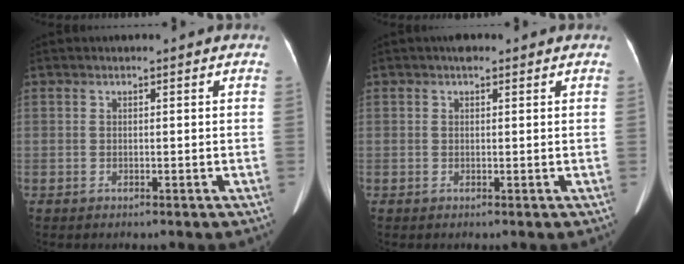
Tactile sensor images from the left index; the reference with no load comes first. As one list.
[{"total": 1.3, "force": [0.9, 0.6, 0.7], "torque": [-0.013, 0.010, 0.011]}]